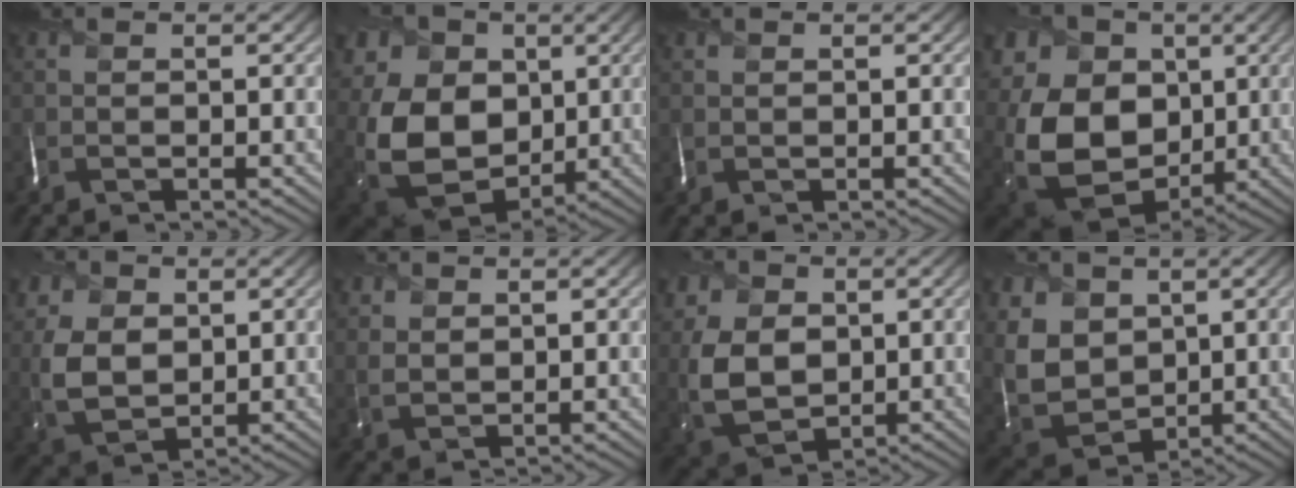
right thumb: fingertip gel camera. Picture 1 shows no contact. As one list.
[{"total": 15.9, "force": [2.5, 11.9, 10.3], "torque": [-0.246, 0.000, 0.074]}, {"total": 1.0, "force": [0.8, -0.5, -0.3], "torque": [0.010, 0.002, 0.019]}, {"total": 17.1, "force": [1.2, 12.8, 11.2], "torque": [-0.258, -0.011, 0.060]}, {"total": 7.7, "force": [2.4, 5.5, 4.7], "torque": [-0.134, -0.002, 0.049]}, {"total": 2.6, "force": [2.2, 1.2, 0.8], "torque": [-0.021, 0.001, 0.050]}, {"total": 9.7, "force": [1.9, 7.1, 6.3], "torque": [-0.167, -0.002, 0.037]}, {"total": 10.4, "force": [3.4, 7.8, 5.9], "torque": [-0.178, 0.004, 0.072]}]